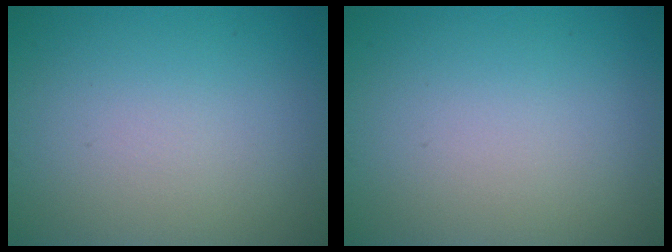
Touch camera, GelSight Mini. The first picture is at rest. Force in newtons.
{"total": 0.0}